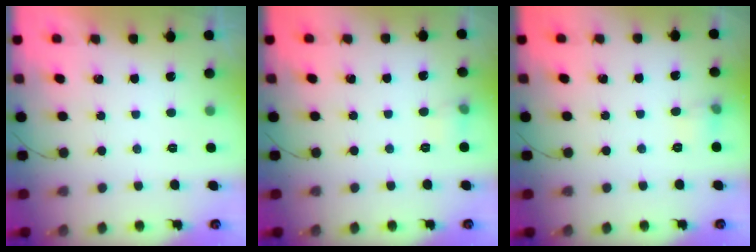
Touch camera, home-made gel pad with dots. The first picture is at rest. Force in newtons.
{"total": 5.1, "press": 4.8, "slide": 1.6}
{"total": 5.2, "press": 5.0, "slide": 1.3}